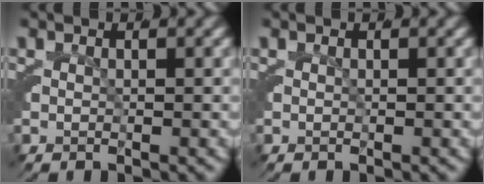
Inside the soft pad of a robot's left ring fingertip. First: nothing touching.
{"total": 0.0}